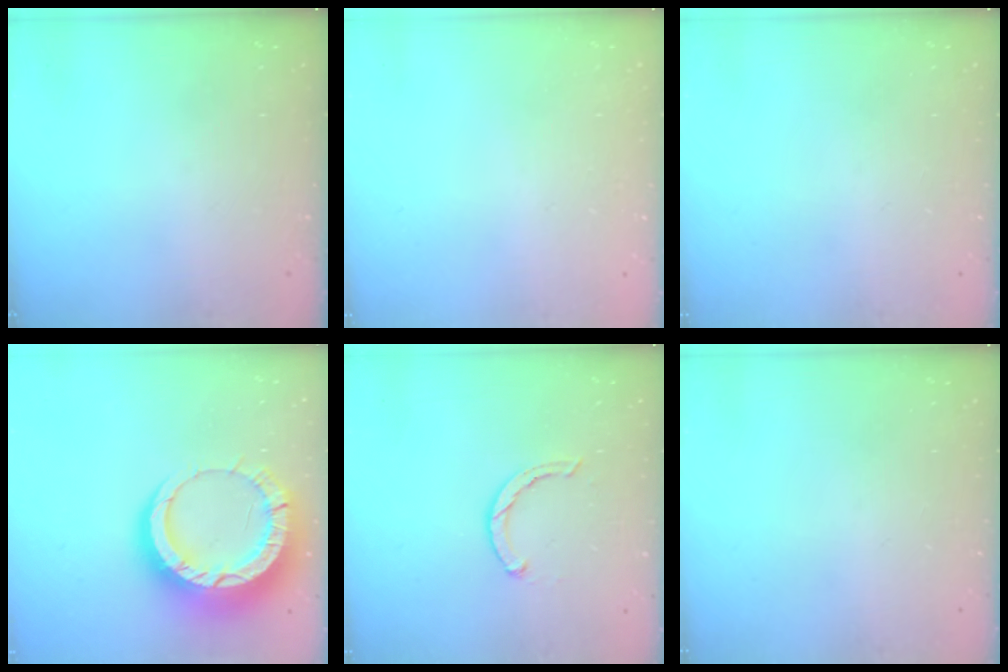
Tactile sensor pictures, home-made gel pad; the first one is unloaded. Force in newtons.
{"total": 2.5, "press": 2.5, "slide": 0.2}
{"total": 0.0}
{"total": 18.7, "press": 18.6, "slide": 1.9}
{"total": 2.5, "press": 2.5, "slide": 0.4}
{"total": 0.0}